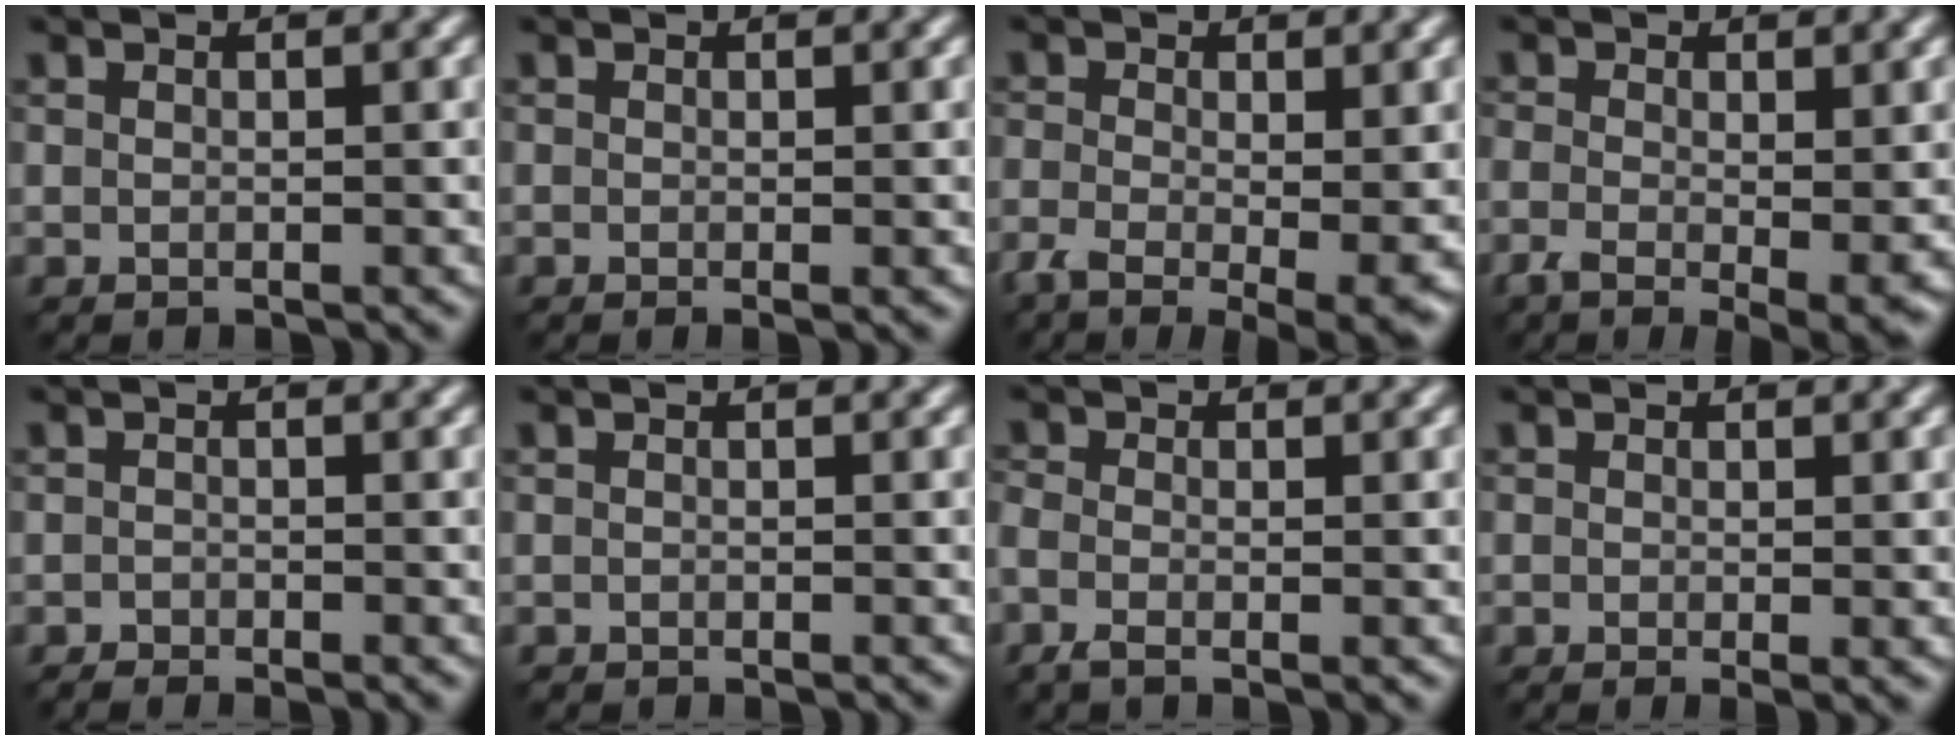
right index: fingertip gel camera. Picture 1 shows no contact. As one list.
[{"total": 0.9, "force": [-0.2, 0.2, 0.8], "torque": [-0.014, -0.004, -0.004]}, {"total": 6.7, "force": [-2.4, 2.8, 5.6], "torque": [-0.111, -0.017, -0.043]}, {"total": 5.2, "force": [-1.4, 2.2, 4.5], "torque": [-0.088, -0.011, -0.027]}, {"total": 1.4, "force": [-1.3, 0.1, 0.4], "torque": [-0.009, 0.000, -0.029]}, {"total": 0.6, "force": [-0.5, -0.1, -0.1], "torque": [0.005, -0.002, -0.012]}, {"total": 1.9, "force": [-1.1, 0.7, 1.4], "torque": [-0.036, -0.001, -0.034]}, {"total": 1.8, "force": [-0.4, 0.5, 1.7], "torque": [-0.028, -0.008, -0.006]}]